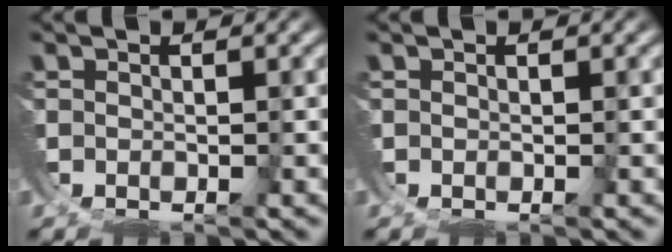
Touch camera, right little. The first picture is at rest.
{"total": 0.0}